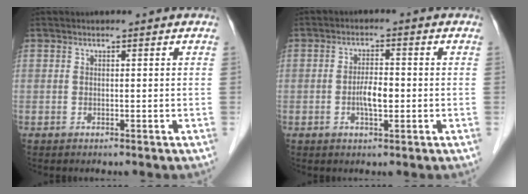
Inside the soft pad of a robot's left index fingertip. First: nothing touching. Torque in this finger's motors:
{"motor_torque": [0.27, 0.16, 0.07, 0.02]}